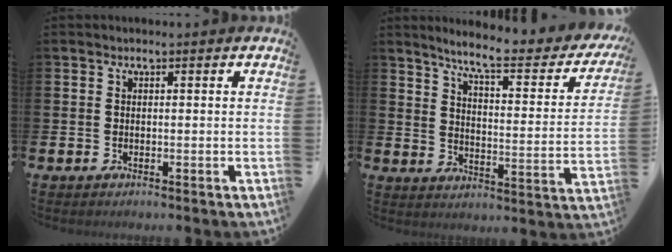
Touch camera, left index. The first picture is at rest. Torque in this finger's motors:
{"motor_torque": [0.67, -1.13, 0.45, 0.15]}